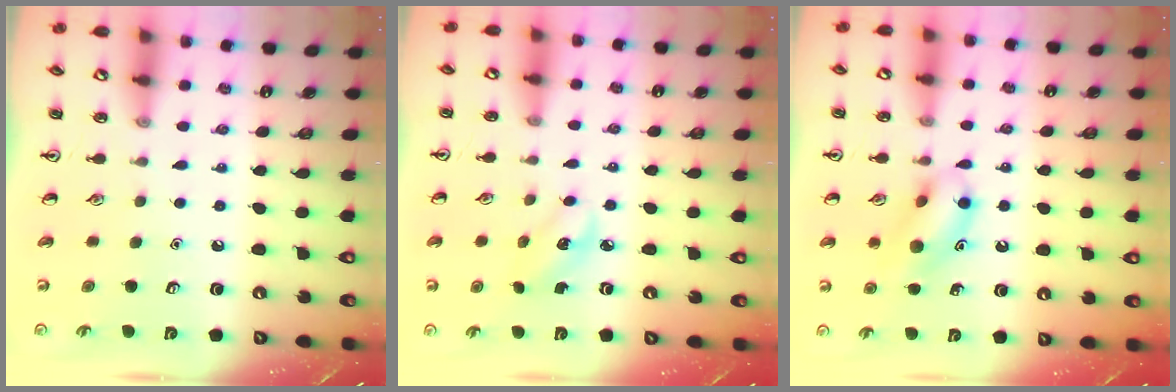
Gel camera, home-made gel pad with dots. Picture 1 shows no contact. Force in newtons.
{"total": 2.9, "press": 2.8, "slide": 0.7}
{"total": 11.8, "press": 11.7, "slide": 1.7}